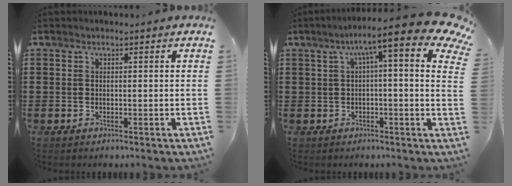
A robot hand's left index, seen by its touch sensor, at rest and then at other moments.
{"total": 8.4, "force": [4.2, 0.8, 7.3], "torque": [-0.125, -0.028, 0.064]}